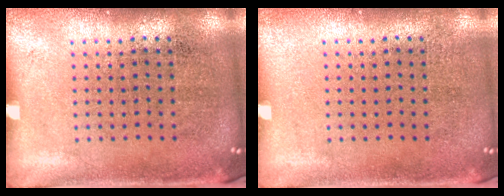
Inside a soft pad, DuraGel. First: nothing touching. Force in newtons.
{"total": 0.0}